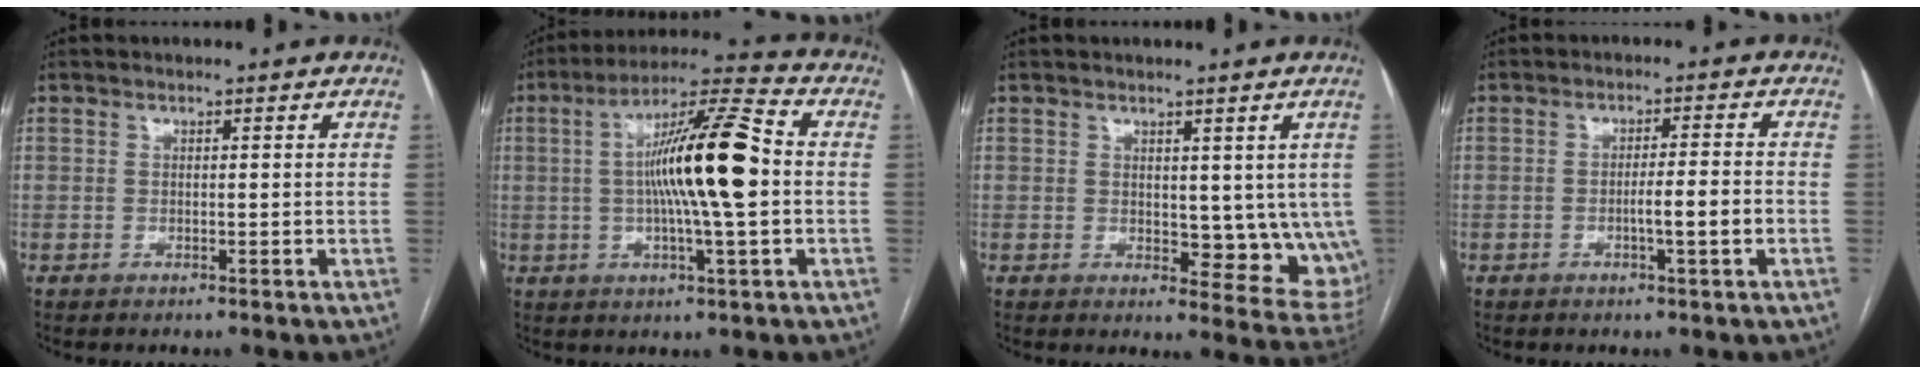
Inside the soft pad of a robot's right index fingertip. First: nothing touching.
{"total": 14.9, "force": [0.4, 1.1, 14.9], "torque": [-0.259, 0.016, -0.001]}
{"total": 10.6, "force": [0.9, 5.1, 9.2], "torque": [-0.096, -0.016, 0.021]}
{"total": 4.6, "force": [-1.4, -0.1, 4.4], "torque": [-0.067, 0.000, -0.021]}